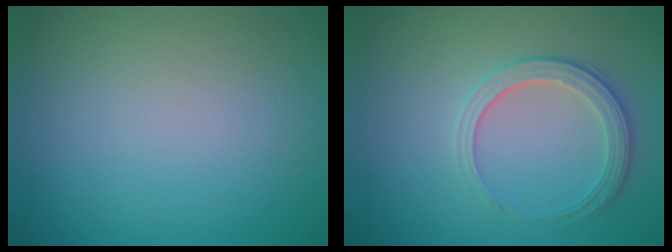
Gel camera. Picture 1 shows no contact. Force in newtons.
{"total": 2.7, "press": 2.5, "slide": 1.2}